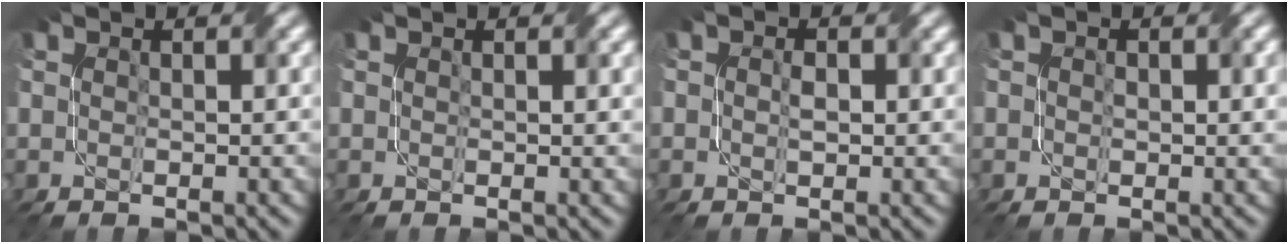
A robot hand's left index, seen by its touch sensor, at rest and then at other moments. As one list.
[{"total": 1.1, "force": [0.6, 0.3, 0.8], "torque": [-0.009, 0.001, 0.010]}, {"total": 1.4, "force": [0.0, 0.8, 1.1], "torque": [-0.013, -0.001, 0.001]}, {"total": 1.9, "force": [0.4, 1.2, 1.4], "torque": [-0.018, -0.002, 0.008]}]